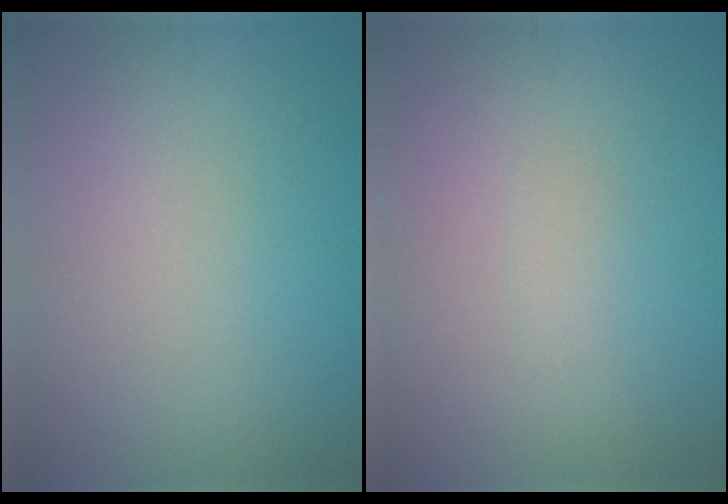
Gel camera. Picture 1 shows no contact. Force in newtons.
{"total": 0.7, "press": 0.7, "slide": 0.1}